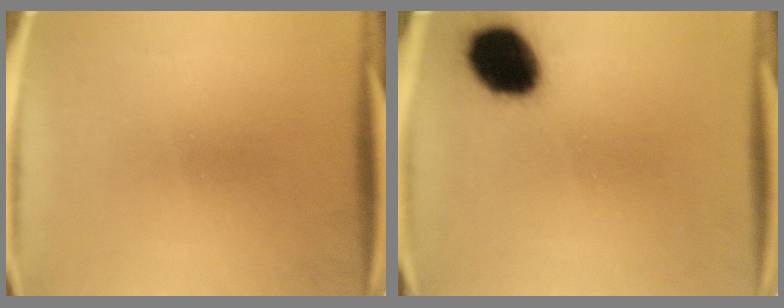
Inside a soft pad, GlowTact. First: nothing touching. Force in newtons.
{"total": 14.7}